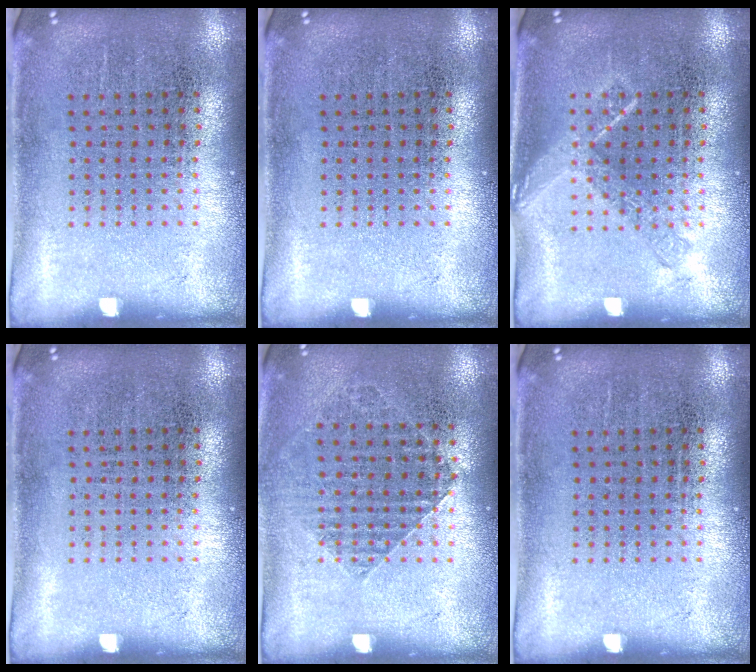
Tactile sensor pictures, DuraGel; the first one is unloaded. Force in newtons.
{"total": 0.0}
{"total": 1.1, "press": 1.0, "slide": 0.2}
{"total": 0.0}
{"total": 0.9, "press": 0.9, "slide": 0.1}
{"total": 0.0}